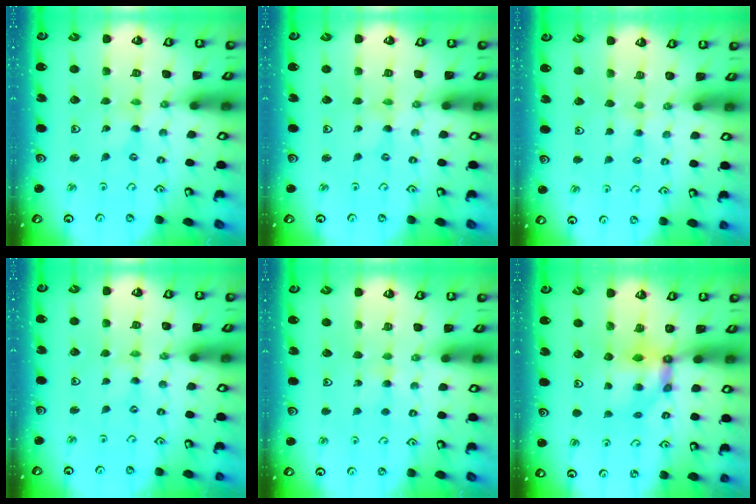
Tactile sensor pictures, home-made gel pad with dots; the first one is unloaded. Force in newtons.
{"total": 0.0}
{"total": 2.3, "press": 2.2, "slide": 0.5}
{"total": 0.6, "press": 0.6, "slide": 0.1}
{"total": 3.7, "press": 3.7, "slide": 0.5}
{"total": 6.2, "press": 6.2, "slide": 0.2}